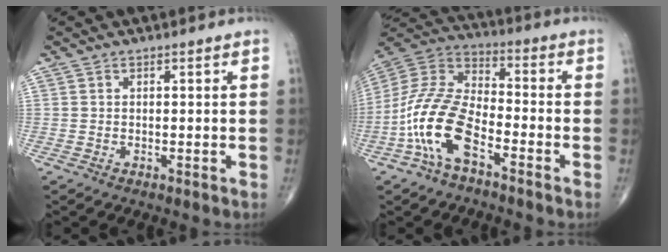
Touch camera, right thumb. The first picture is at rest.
{"total": 14.8, "force": [-6.6, 6.8, 11.4], "torque": [-0.233, 0.048, -0.135]}